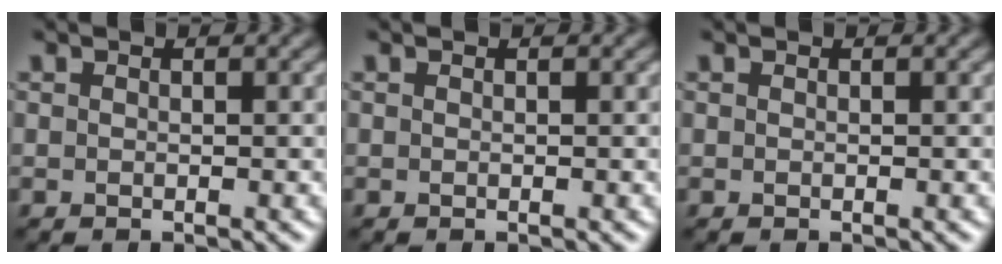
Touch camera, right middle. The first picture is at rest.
{"total": 0.0}
{"total": 0.0}